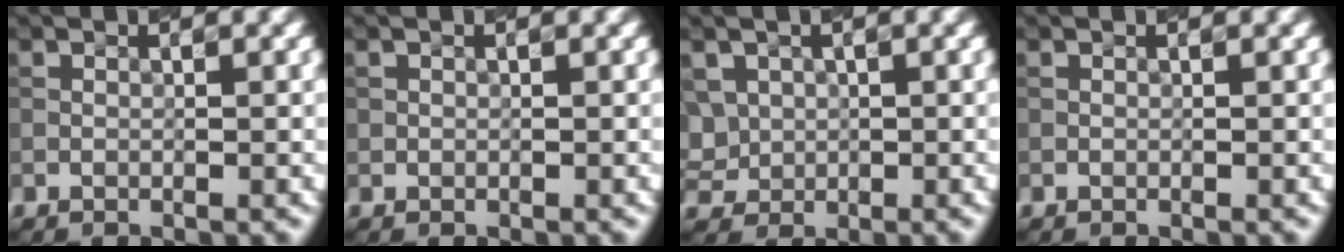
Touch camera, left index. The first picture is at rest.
{"total": 0.0}
{"total": 4.0, "force": [0.7, 3.5, 1.8], "torque": [-0.048, 0.016, 0.016]}
{"total": 0.0}